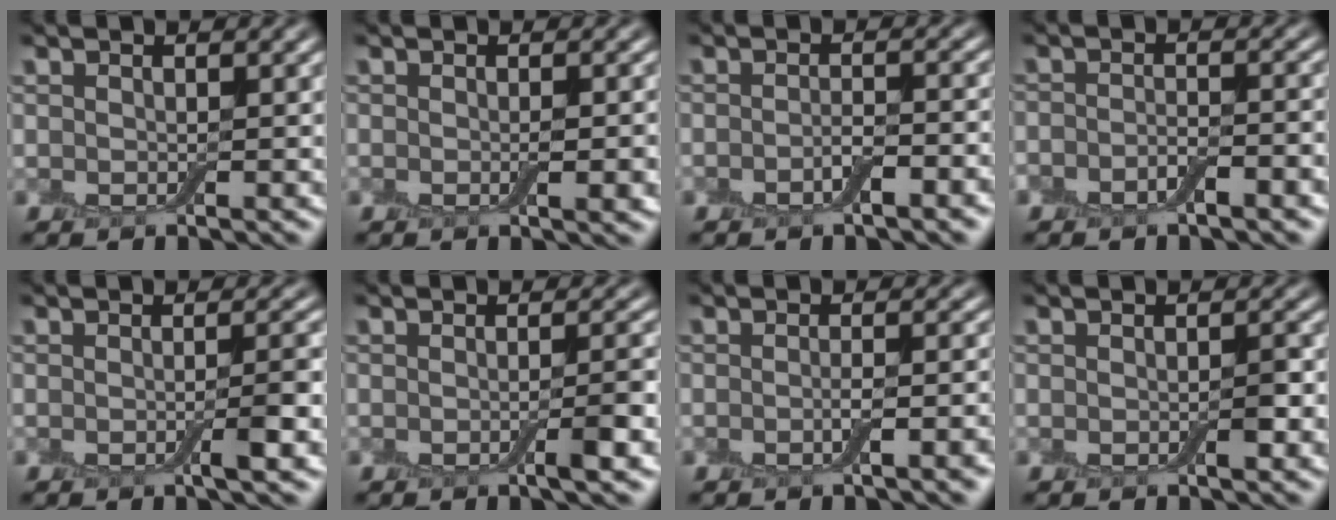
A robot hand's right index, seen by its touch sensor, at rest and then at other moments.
{"total": 2.2, "force": [-0.4, 0.5, 2.1], "torque": [-0.032, -0.004, -0.006]}
{"total": 2.5, "force": [-1.1, 0.7, 2.2], "torque": [-0.039, 0.001, -0.023]}
{"total": 3.2, "force": [-1.7, 1.2, 2.4], "torque": [-0.044, -0.001, -0.034]}
{"total": 2.9, "force": [-0.8, 0.5, 2.7], "torque": [-0.040, 0.002, -0.017]}
{"total": 3.0, "force": [-0.9, 0.5, 2.8], "torque": [-0.039, 0.004, -0.019]}
{"total": 3.7, "force": [-1.2, 1.1, 3.3], "torque": [-0.043, 0.003, -0.022]}
{"total": 1.4, "force": [-0.5, 0.3, 1.3], "torque": [-0.021, -0.001, -0.009]}